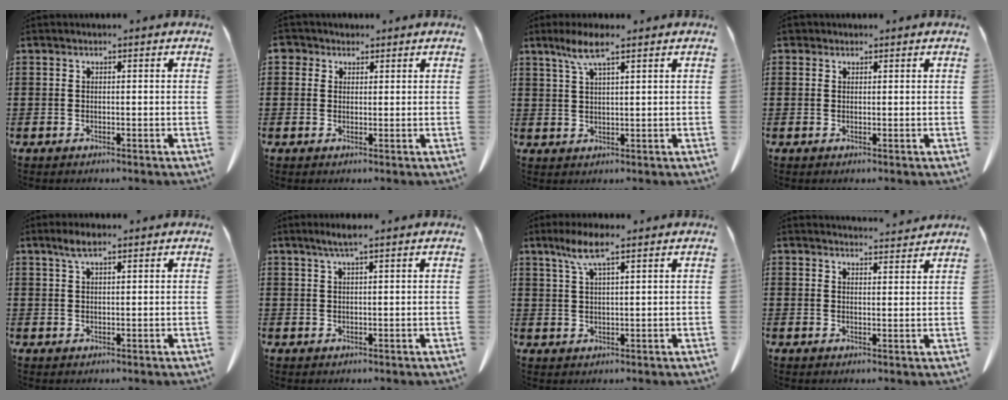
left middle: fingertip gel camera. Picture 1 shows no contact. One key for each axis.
{"total": 2.2, "fx": 1.5, "fy": 1.7, "fz": 0.4, "tx": -0.008, "ty": 0.004, "tz": 0.026}
{"total": 5.0, "fx": 3.0, "fy": 0.6, "fz": 4.0, "tx": -0.086, "ty": 0.004, "tz": 0.053}
{"total": 1.0, "fx": 0.7, "fy": 0.6, "fz": 0.3, "tx": -0.009, "ty": 0.003, "tz": 0.014}
{"total": 3.0, "fx": 1.8, "fy": 0.7, "fz": 2.2, "tx": -0.047, "ty": 0.003, "tz": 0.032}
{"total": 2.4, "fx": 1.6, "fy": 0.0, "fz": 1.9, "tx": -0.038, "ty": 0.002, "tz": 0.027}
{"total": 5.4, "fx": 3.4, "fy": 0.6, "fz": 4.2, "tx": -0.091, "ty": 0.001, "tz": 0.060}
{"total": 3.3, "fx": 3.3, "fy": 0.0, "fz": 0.3, "tx": -0.006, "ty": -0.014, "tz": 0.060}